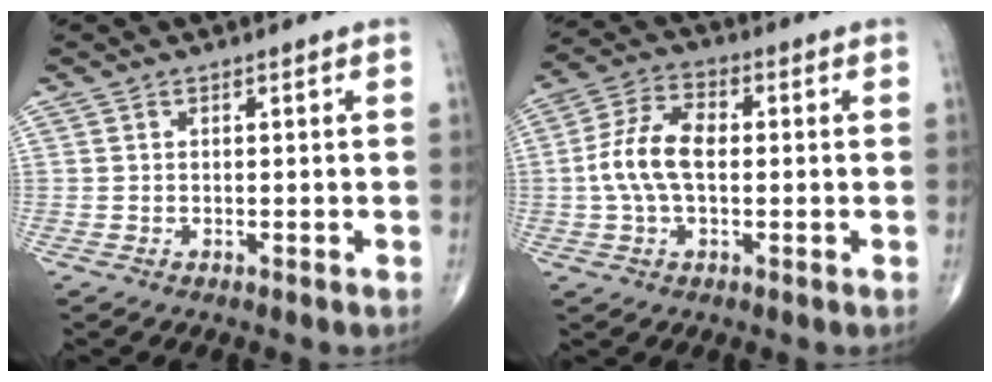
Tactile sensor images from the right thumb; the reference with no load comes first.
{"total": 9.8, "force": [-0.1, 5.4, 8.1], "torque": [-0.168, 0.023, -0.006]}